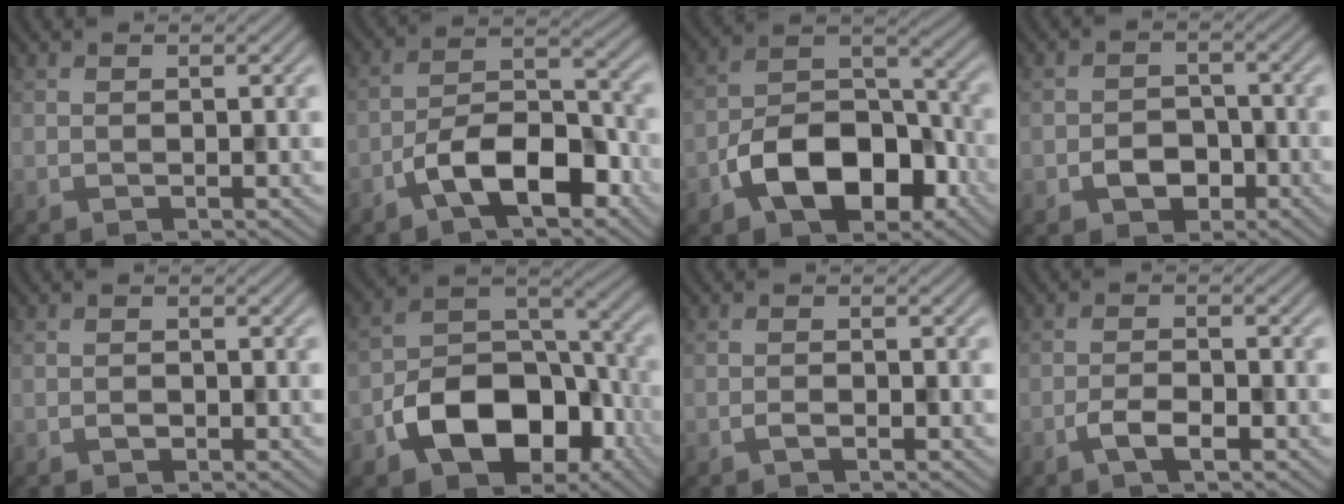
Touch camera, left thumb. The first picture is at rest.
{"total": 9.1, "force": [-4.9, 3.9, 6.6], "torque": [-0.104, 0.014, -0.100]}
{"total": 11.0, "force": [-5.0, 6.5, 7.3], "torque": [-0.132, -0.001, -0.096]}
{"total": 3.6, "force": [-1.6, 2.7, 1.8], "torque": [-0.030, -0.001, -0.032]}
{"total": 0.7, "force": [-0.4, 0.5, 0.4], "torque": [-0.005, -0.002, -0.008]}
{"total": 12.7, "force": [-5.4, 8.3, 8.0], "torque": [-0.147, -0.016, -0.103]}
{"total": 1.0, "force": [-0.7, 0.4, 0.7], "torque": [-0.014, 0.002, -0.013]}
{"total": 2.9, "force": [-1.6, 0.9, 2.2], "torque": [-0.046, 0.001, -0.035]}